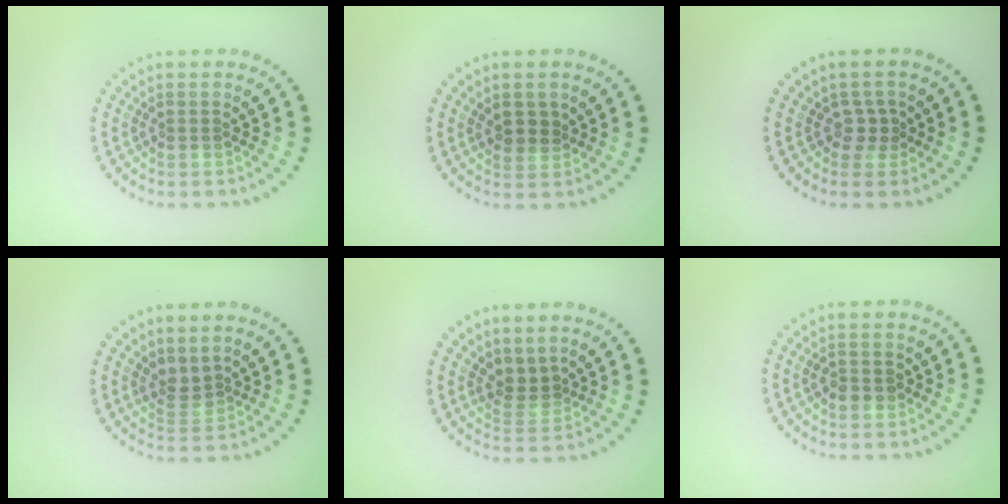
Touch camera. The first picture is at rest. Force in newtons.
{"total": 2.0, "press": 1.8, "slide": 0.8}
{"total": 1.6, "press": 1.1, "slide": 1.1}
{"total": 1.9, "press": 1.2, "slide": 1.4}
{"total": 1.9, "press": 1.4, "slide": 1.4}
{"total": 1.5, "press": 1.5, "slide": 0.1}